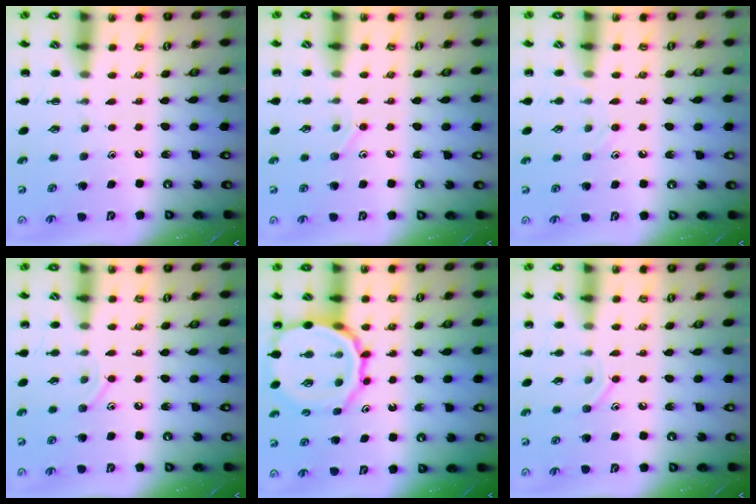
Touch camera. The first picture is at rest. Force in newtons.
{"total": 7.3, "press": 7.0, "slide": 2.1}
{"total": 7.3, "press": 6.9, "slide": 2.3}
{"total": 7.1, "press": 6.9, "slide": 1.8}
{"total": 16.4, "press": 16.2, "slide": 2.3}
{"total": 7.5, "press": 7.4, "slide": 1.4}